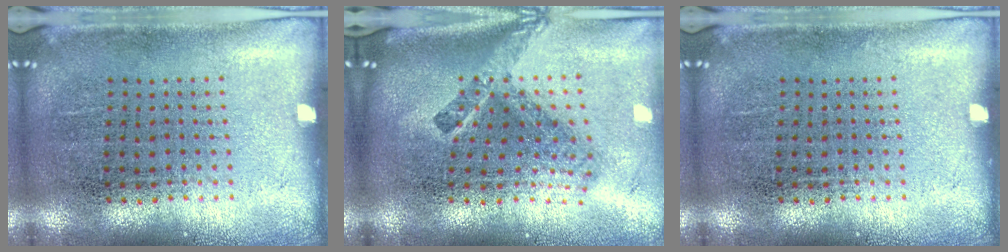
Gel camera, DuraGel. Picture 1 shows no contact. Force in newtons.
{"total": 2.4, "press": 1.5, "slide": 1.9}
{"total": 0.0}